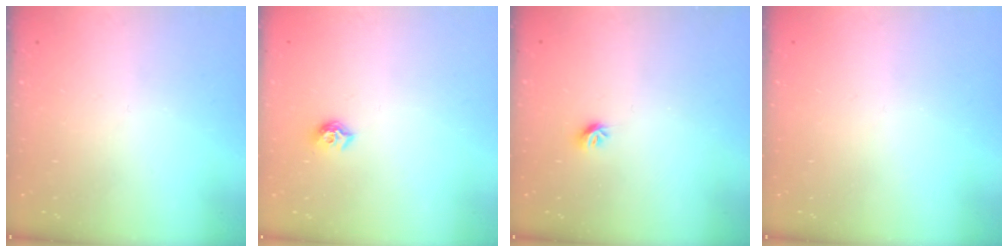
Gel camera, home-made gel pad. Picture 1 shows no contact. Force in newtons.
{"total": 6.9, "press": 6.8, "slide": 0.7}
{"total": 5.7, "press": 5.6, "slide": 0.8}
{"total": 0.0}